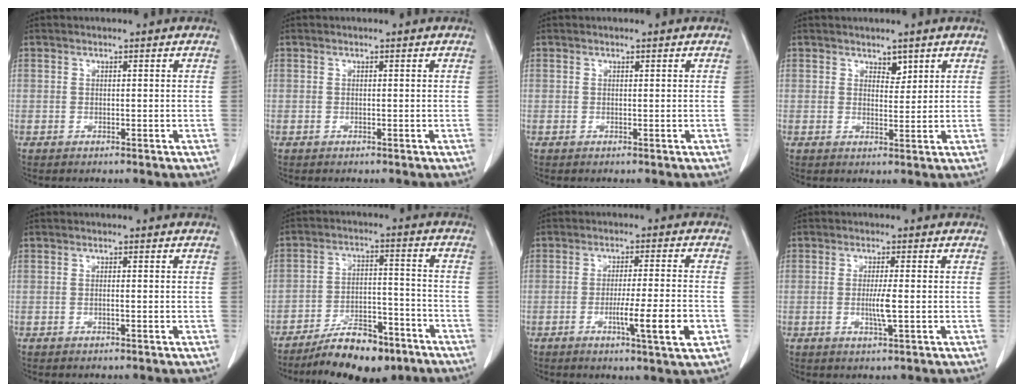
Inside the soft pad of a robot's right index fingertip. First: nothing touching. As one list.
[{"total": 0.0}, {"total": 0.0}, {"total": 2.0, "force": [1.5, 1.0, 0.9], "torque": [-0.011, -0.004, 0.025]}, {"total": 0.6, "force": [-0.2, 0.0, 0.6], "torque": [-0.012, 0.001, -0.004]}, {"total": 11.9, "force": [-9.0, 4.2, 6.5], "torque": [-0.100, 0.012, -0.147]}, {"total": 8.2, "force": [-2.7, -0.5, 7.7], "torque": [-0.119, -0.016, -0.043]}, {"total": 3.4, "force": [-0.5, -0.1, 3.4], "torque": [-0.068, -0.007, -0.010]}]